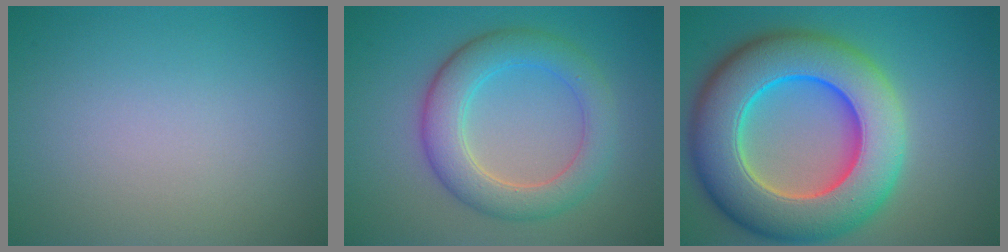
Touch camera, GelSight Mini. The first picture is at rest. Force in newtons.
{"total": 5.6, "press": 5.6, "slide": 0.4}
{"total": 13.2, "press": 13.1, "slide": 2.1}